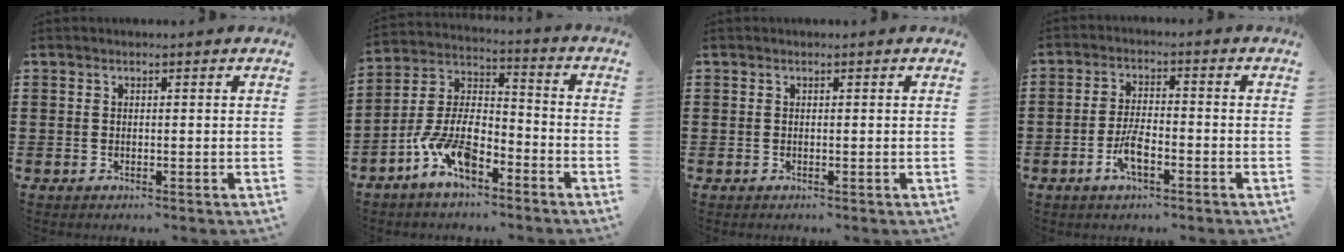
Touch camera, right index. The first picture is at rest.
{"total": 9.6, "force": [-6.1, 4.1, 6.2], "torque": [-0.152, -0.005, -0.123]}
{"total": 0.0}
{"total": 5.1, "force": [-2.4, 1.7, 4.1], "torque": [-0.096, -0.001, -0.052]}